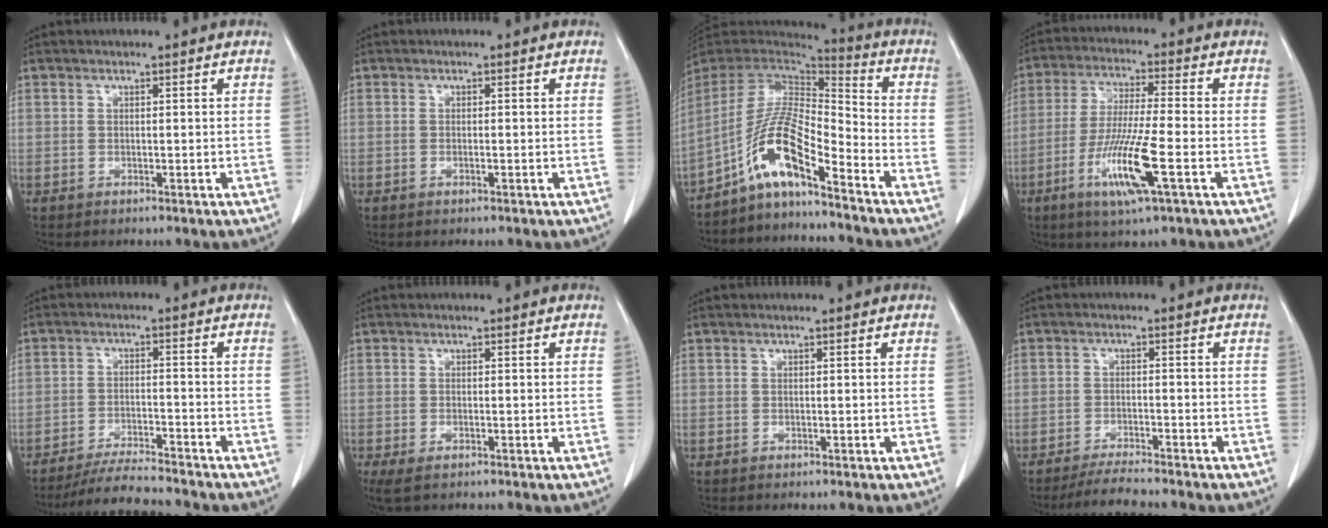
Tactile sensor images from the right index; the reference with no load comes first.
{"total": 0.0}
{"total": 11.1, "force": [-7.1, 1.5, 8.4], "torque": [-0.166, 0.013, -0.134]}
{"total": 11.3, "force": [-4.2, 0.1, 10.5], "torque": [-0.204, -0.020, -0.081]}
{"total": 7.9, "force": [-7.5, 0.2, 2.5], "torque": [-0.036, -0.015, -0.129]}
{"total": 3.3, "force": [-2.1, 1.2, 2.3], "torque": [-0.044, -0.009, -0.032]}
{"total": 0.0}
{"total": 4.1, "force": [-4.0, 0.2, 1.2], "torque": [-0.019, -0.015, -0.070]}